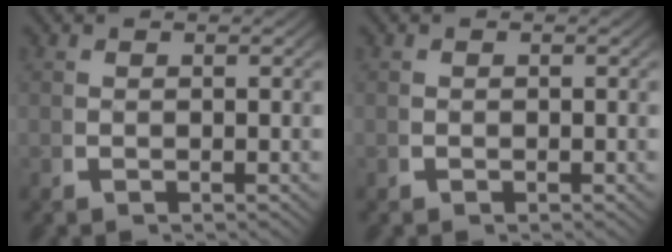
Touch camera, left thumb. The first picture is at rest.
{"total": 0.0}